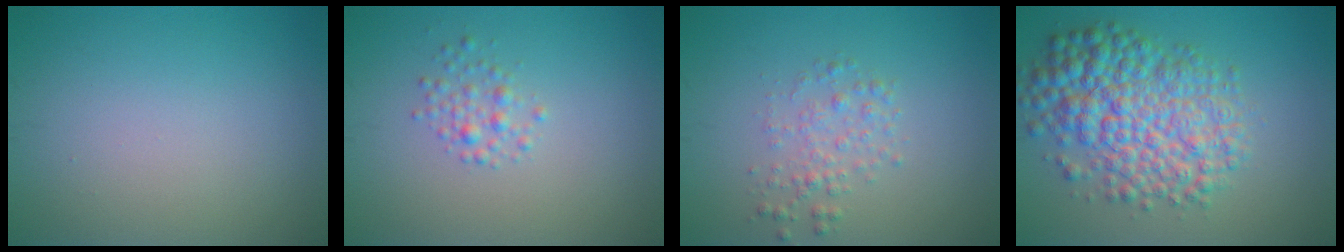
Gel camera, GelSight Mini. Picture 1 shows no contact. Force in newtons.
{"total": 1.6, "press": 1.6, "slide": 0.1}
{"total": 1.9, "press": 1.9, "slide": 0.0}
{"total": 8.1, "press": 8.1, "slide": 0.2}